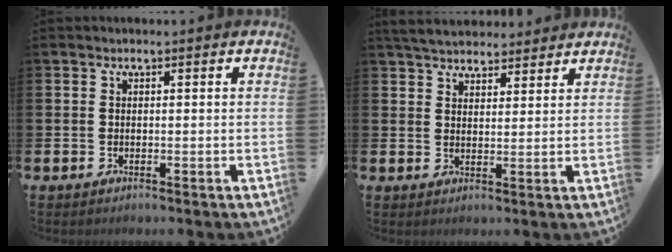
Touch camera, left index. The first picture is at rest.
{"total": 4.9, "force": [4.7, 1.2, 0.7], "torque": [-0.026, -0.018, 0.085]}